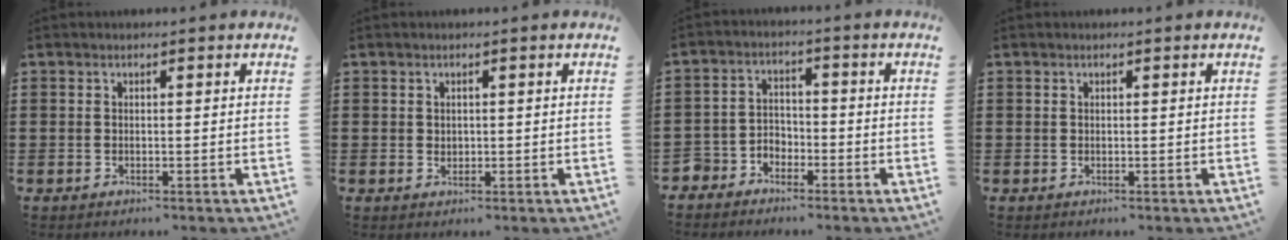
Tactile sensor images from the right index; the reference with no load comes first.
{"total": 1.0, "force": [0.6, 0.8, 0.2], "torque": [-0.005, 0.005, 0.011]}
{"total": 3.6, "force": [-3.0, 2.0, 0.0], "torque": [-0.014, 0.005, -0.066]}
{"total": 0.0}